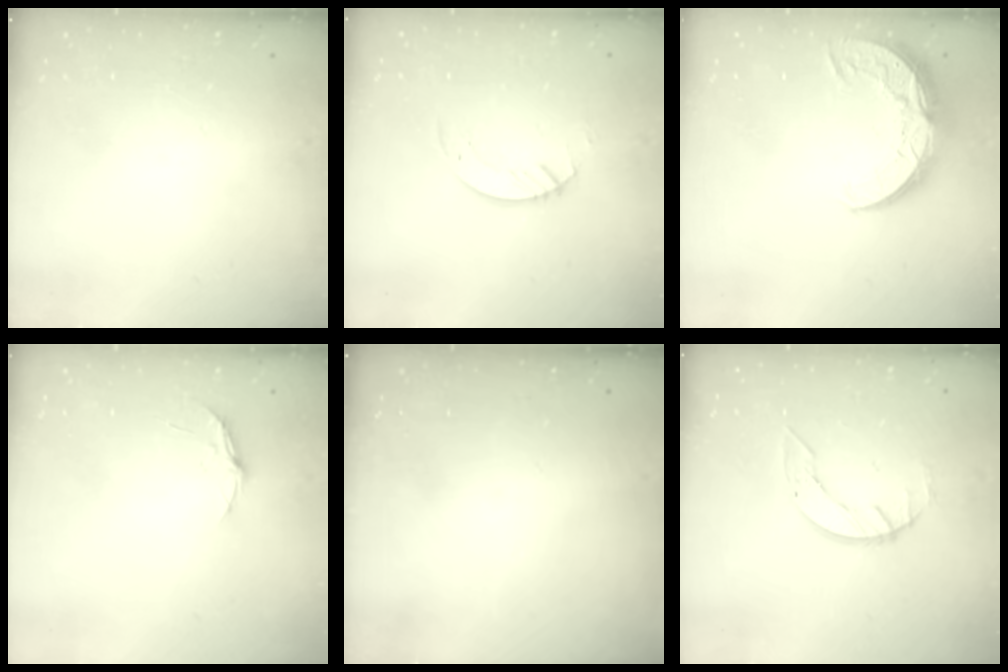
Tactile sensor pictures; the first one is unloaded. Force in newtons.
{"total": 2.9, "press": 2.9, "slide": 0.3}
{"total": 11.0, "press": 10.9, "slide": 0.8}
{"total": 3.8, "press": 3.8, "slide": 0.3}
{"total": 0.0}
{"total": 3.6, "press": 3.6, "slide": 0.4}